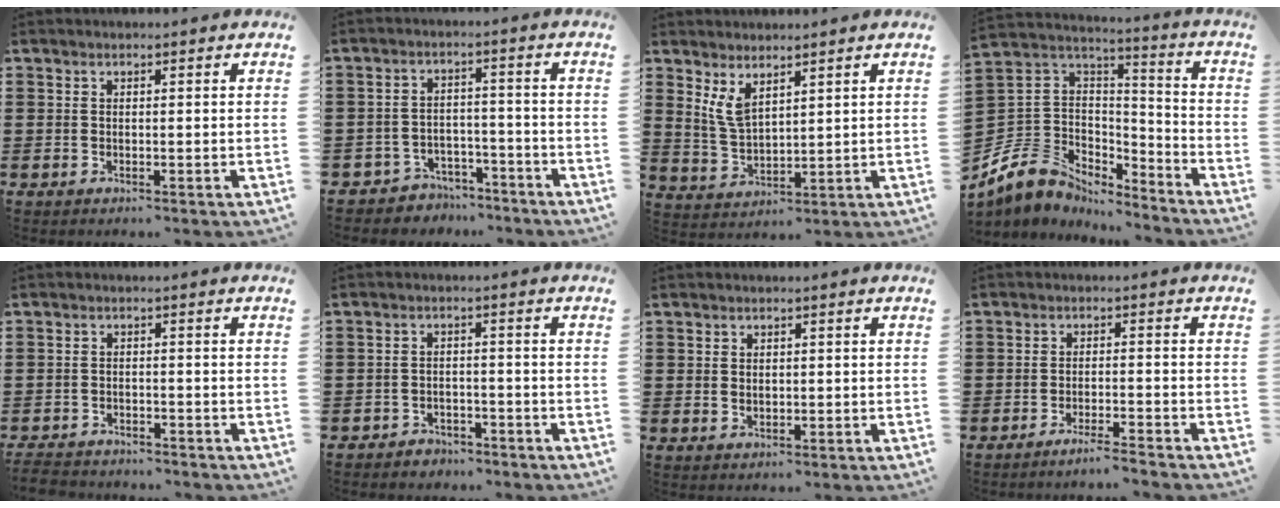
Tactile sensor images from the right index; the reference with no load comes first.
{"total": 4.2, "force": [-4.0, 1.3, 0.0], "torque": [-0.007, 0.007, -0.082]}
{"total": 4.6, "force": [2.8, 1.9, 3.1], "torque": [-0.076, -0.006, 0.050]}
{"total": 8.3, "force": [-6.1, 5.6, 0.8], "torque": [-0.067, -0.004, -0.122]}
{"total": 2.7, "force": [-2.7, 0.1, -0.1], "torque": [-0.004, -0.003, -0.058]}
{"total": 2.7, "force": [-2.6, 0.7, -0.2], "torque": [-0.004, 0.002, -0.056]}
{"total": 1.1, "force": [0.4, 0.9, 0.4], "torque": [-0.010, 0.007, 0.007]}
{"total": 3.1, "force": [-2.9, -0.6, 0.8], "torque": [-0.013, -0.005, -0.057]}